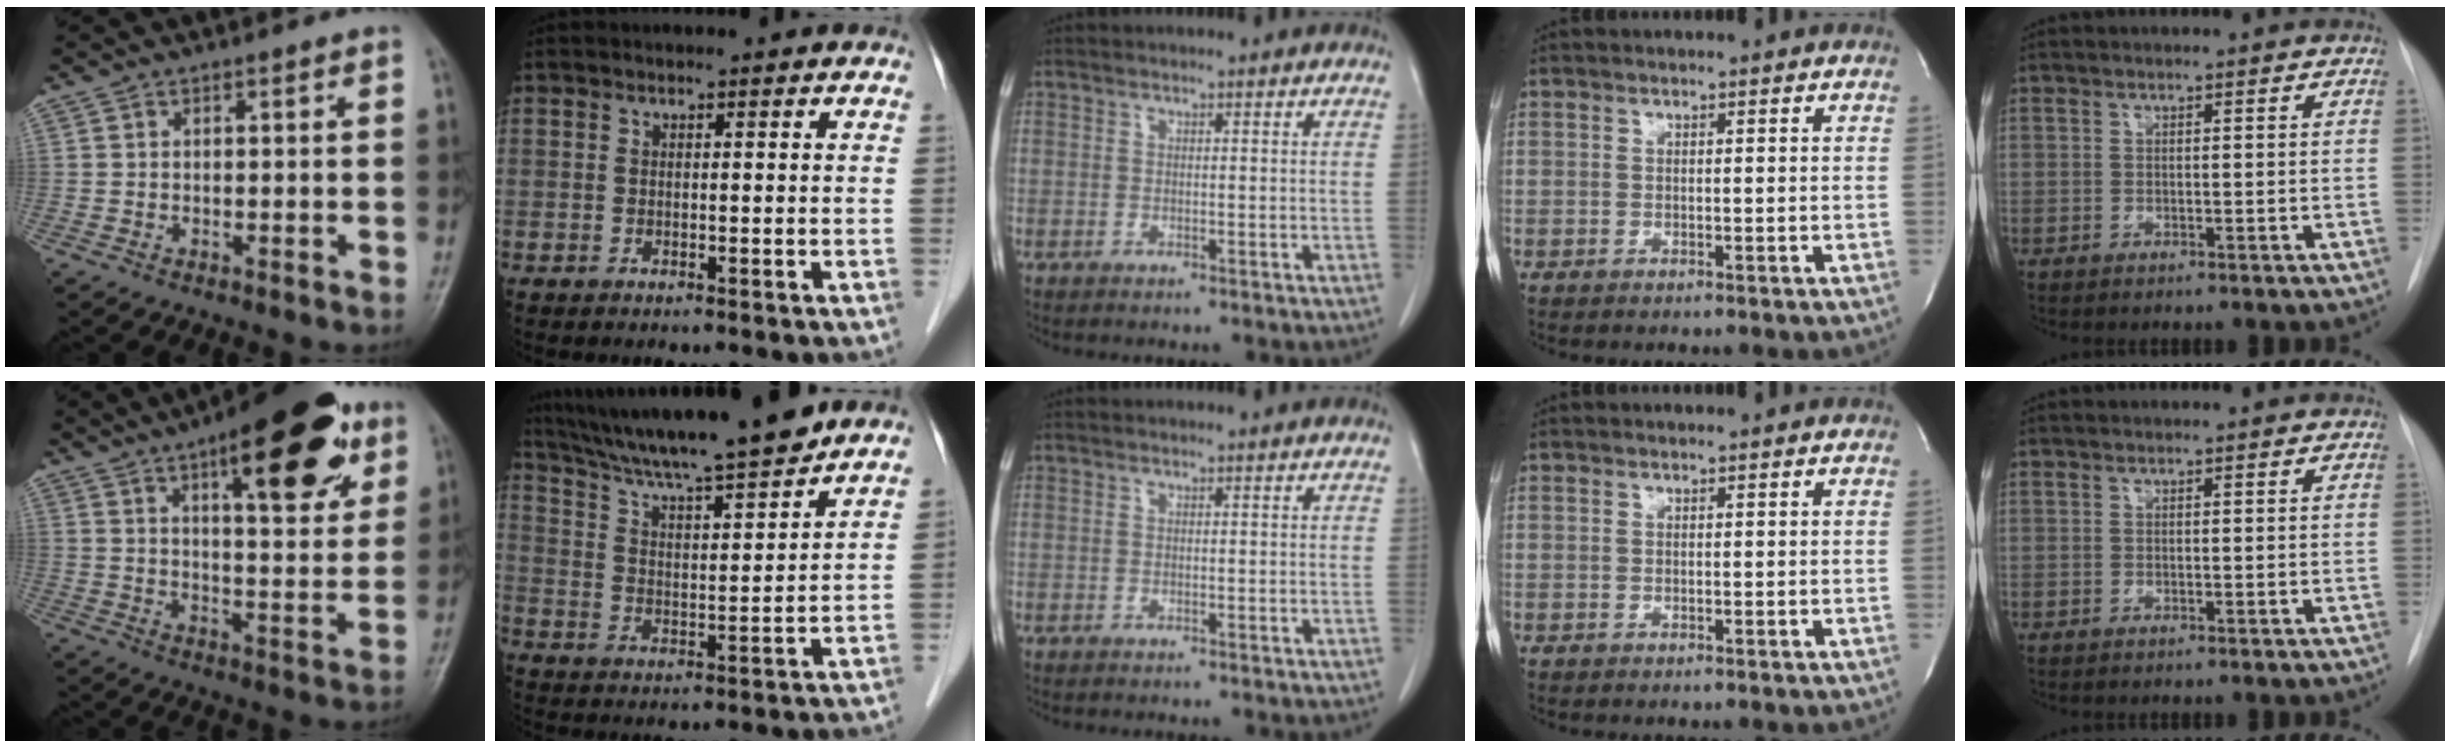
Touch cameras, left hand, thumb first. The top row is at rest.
{"thumb": {"total": 20.4, "force": [10.6, 7.2, 15.8], "torque": [-0.188, -0.031, 0.151]}, "index": {"total": 16.5, "force": [14.6, 0.0, 7.6], "torque": [-0.130, 0.009, 0.234]}}